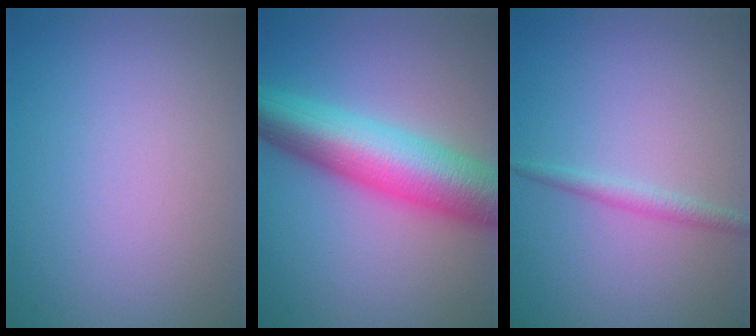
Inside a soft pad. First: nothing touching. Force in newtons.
{"total": 10.1, "press": 10.1, "slide": 0.1}
{"total": 1.4, "press": 1.4, "slide": 0.1}